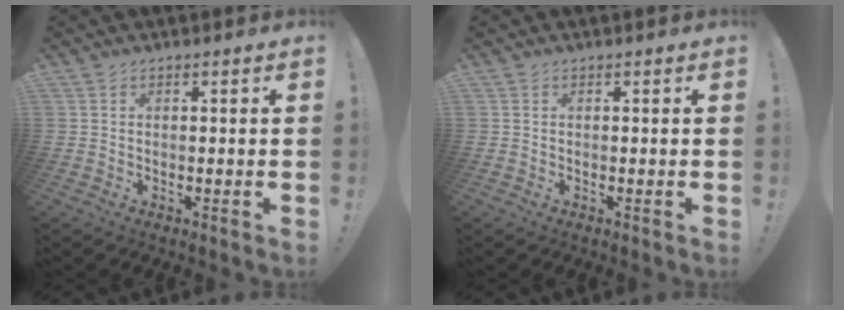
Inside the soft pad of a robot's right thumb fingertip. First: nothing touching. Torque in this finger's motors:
{"motor_torque": [0.00, 0.00, -0.09, 0.10, 0.00]}